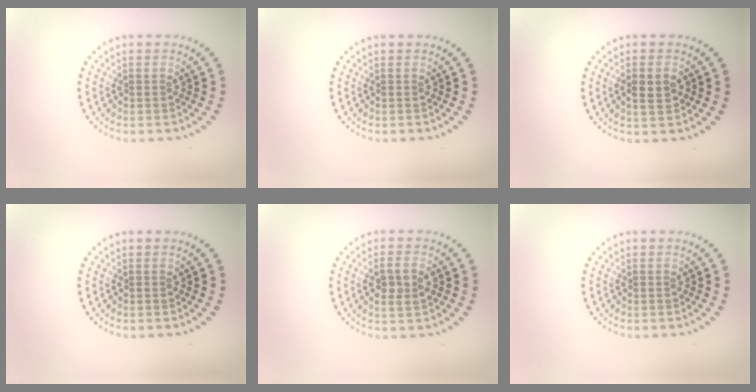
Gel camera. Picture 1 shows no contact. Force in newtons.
{"total": 0.0}
{"total": 2.3, "press": 2.3, "slide": 0.3}
{"total": 0.0}
{"total": 2.3, "press": 2.3, "slide": 0.2}
{"total": 0.0}